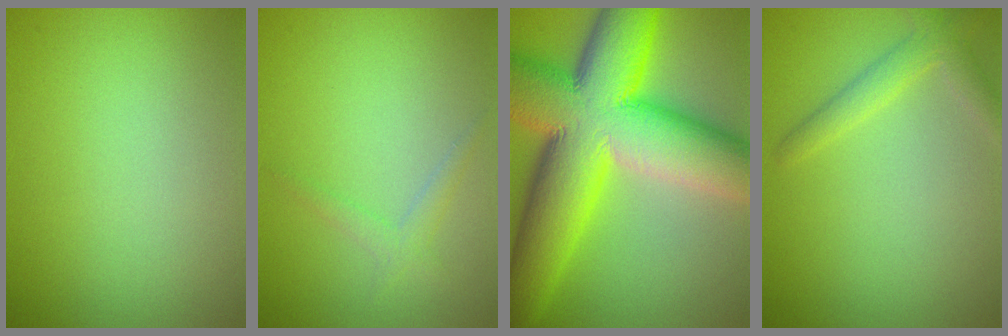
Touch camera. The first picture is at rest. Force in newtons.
{"total": 1.3, "press": 1.3, "slide": 0.1}
{"total": 18.0, "press": 18.0, "slide": 0.6}
{"total": 2.4, "press": 2.3, "slide": 0.1}